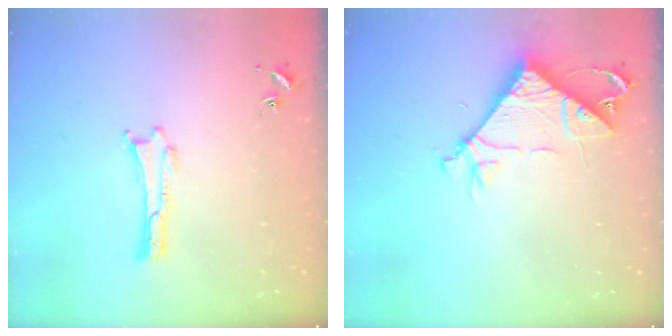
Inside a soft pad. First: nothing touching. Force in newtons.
{"total": 7.9, "press": 7.8, "slide": 0.7}